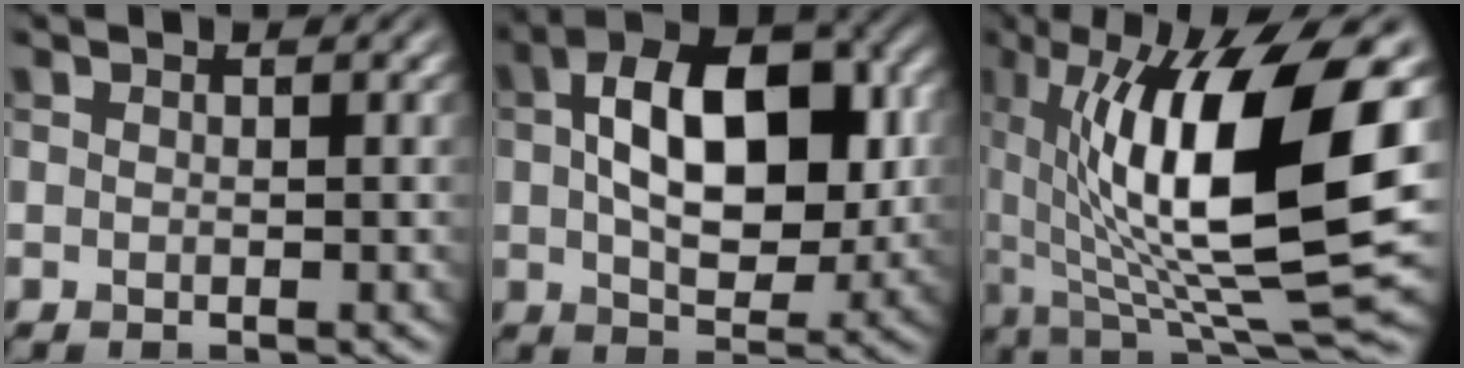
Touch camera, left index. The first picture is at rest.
{"total": 11.0, "force": [1.3, 6.0, 9.2], "torque": [-0.140, 0.012, 0.016]}
{"total": 15.0, "force": [1.6, 4.2, 14.3], "torque": [-0.227, -0.003, 0.027]}